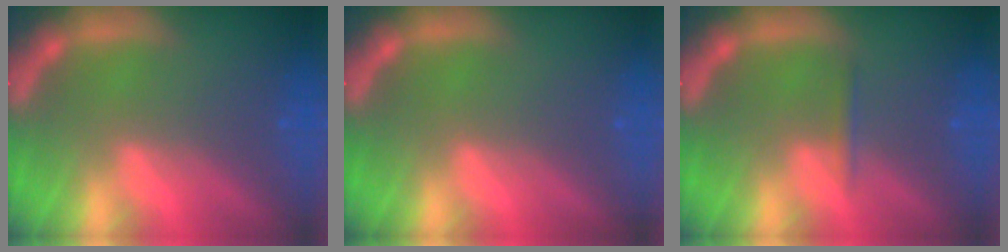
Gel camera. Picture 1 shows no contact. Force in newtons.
{"total": 0.0}
{"total": 0.9}